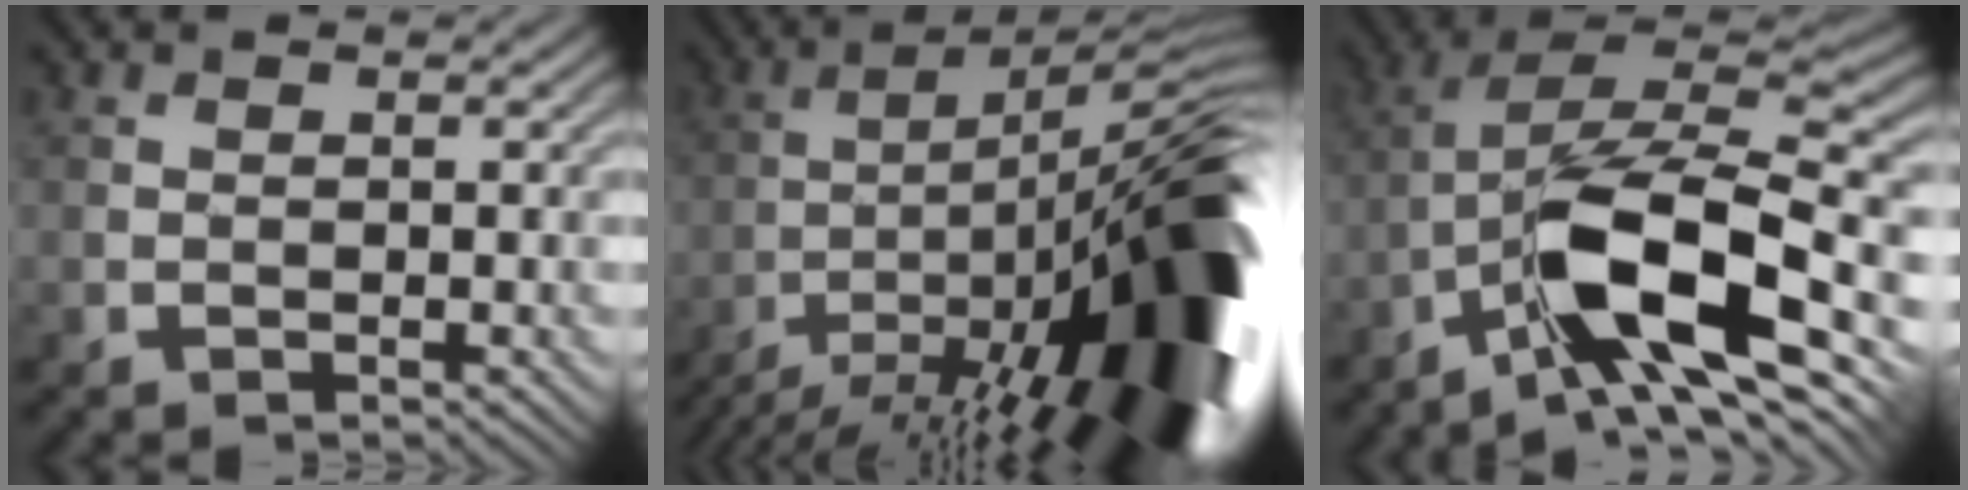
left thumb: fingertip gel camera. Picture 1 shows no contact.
{"total": 18.6, "force": [-9.9, 3.9, 15.3], "torque": [-0.223, -0.001, -0.175]}
{"total": 12.7, "force": [-6.1, 3.8, 10.5], "torque": [-0.185, 0.006, -0.119]}